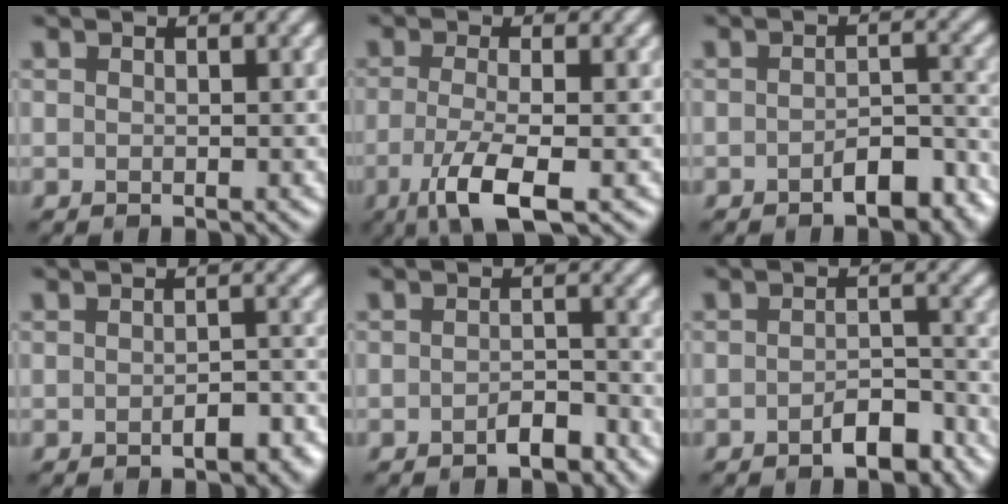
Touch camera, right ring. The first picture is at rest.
{"total": 5.1, "force": [-2.0, 1.3, 4.6], "torque": [-0.086, -0.008, -0.044]}
{"total": 4.1, "force": [-2.5, 1.8, 2.8], "torque": [-0.038, 0.006, -0.036]}
{"total": 2.7, "force": [-1.4, 1.1, 2.0], "torque": [-0.028, 0.003, -0.018]}
{"total": 2.2, "force": [-1.5, 0.8, 1.3], "torque": [-0.017, 0.006, -0.026]}
{"total": 3.4, "force": [-2.2, 1.5, 2.2], "torque": [-0.032, 0.007, -0.034]}